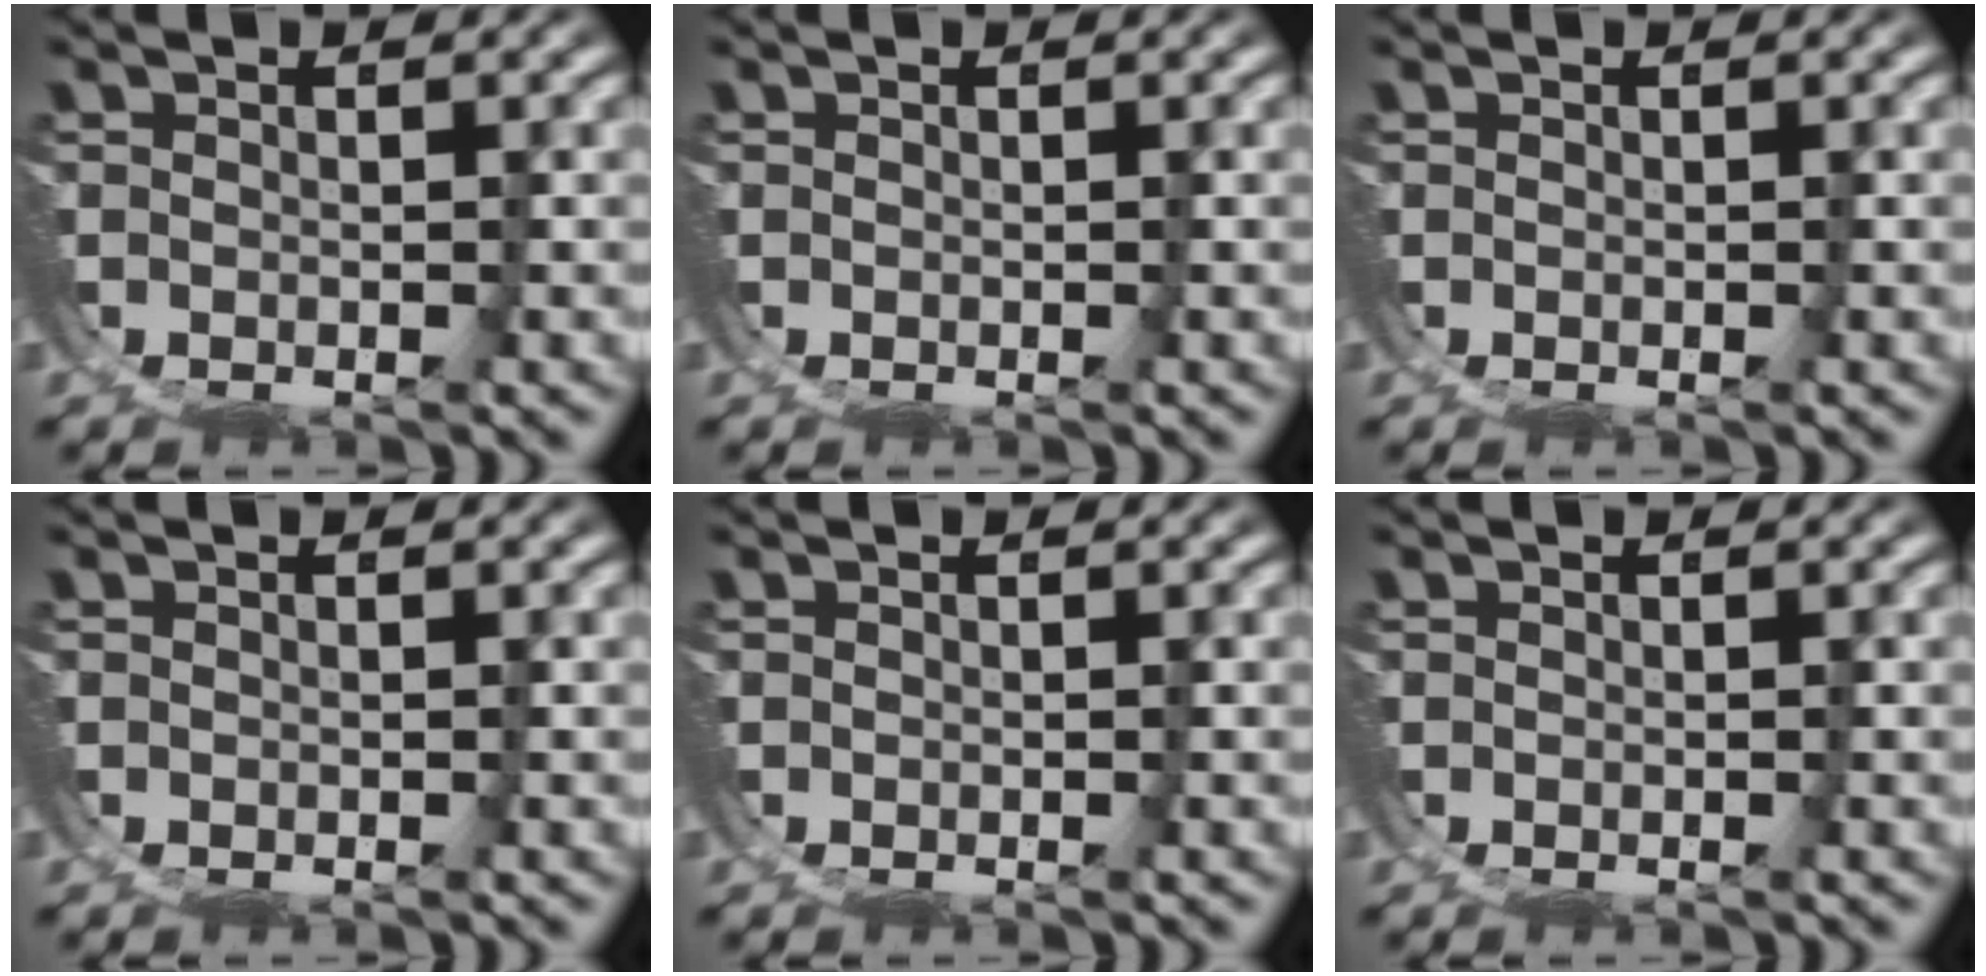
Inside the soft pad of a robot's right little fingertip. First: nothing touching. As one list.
[{"total": 0.0}, {"total": 0.0}, {"total": 0.0}, {"total": 0.0}, {"total": 0.0}]